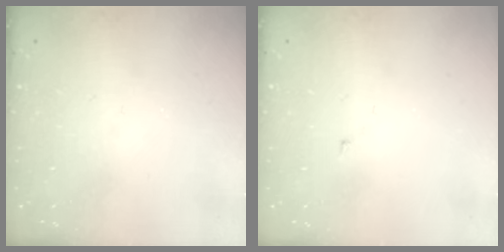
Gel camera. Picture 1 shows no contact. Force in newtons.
{"total": 1.4, "press": 1.3, "slide": 0.1}